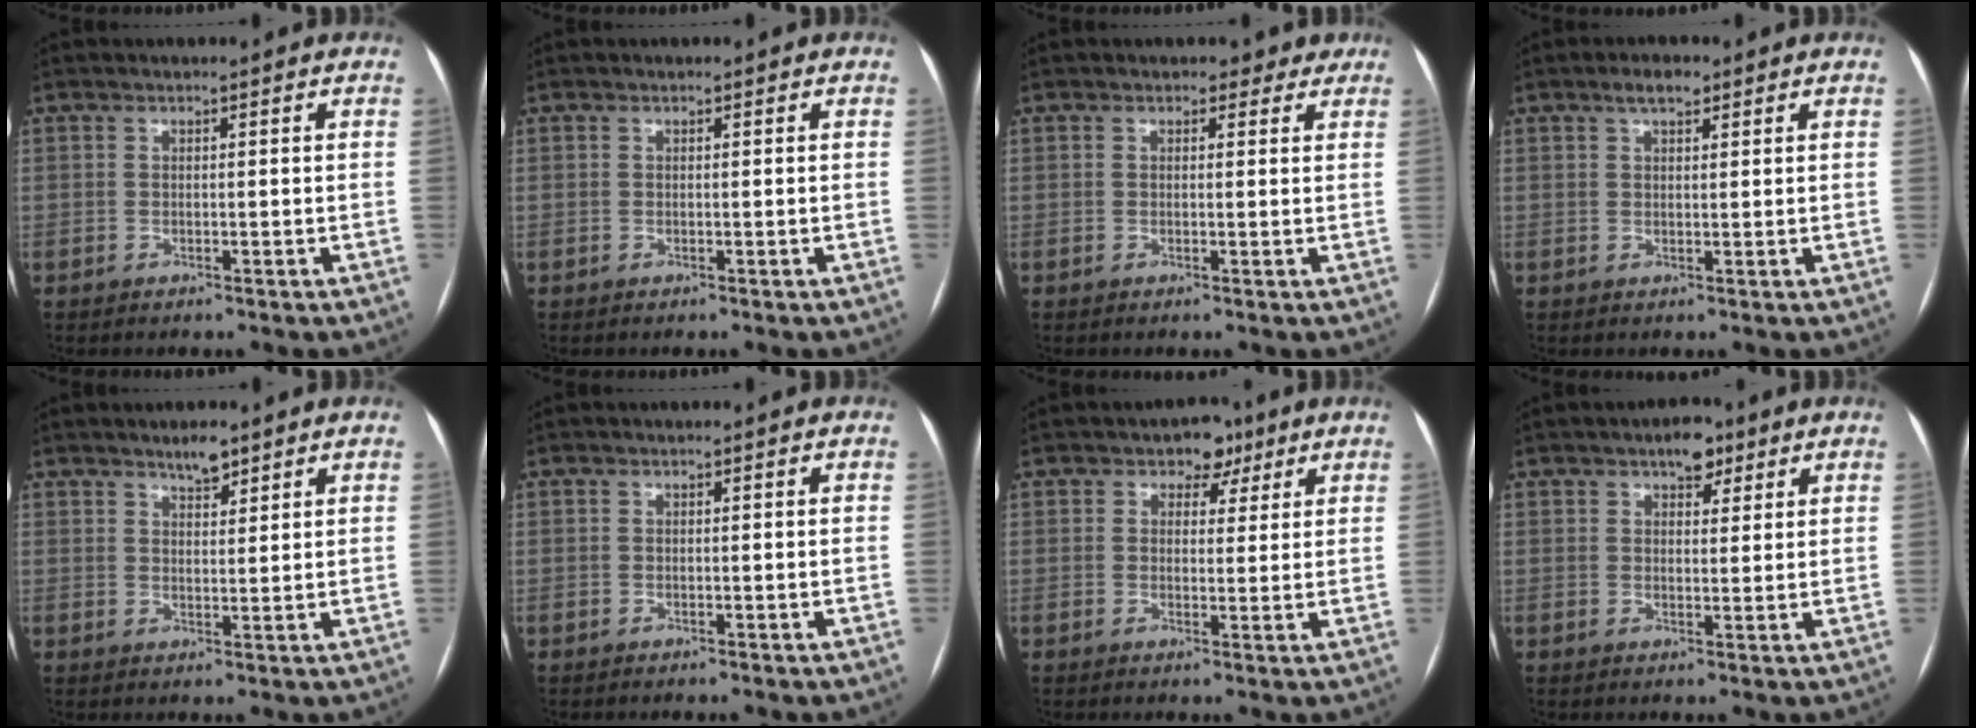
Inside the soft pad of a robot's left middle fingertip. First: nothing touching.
{"total": 0.0}
{"total": 2.7, "force": [2.0, 1.7, 0.5], "torque": [0.008, 0.003, 0.016]}
{"total": 2.9, "force": [1.9, 1.1, 1.9], "torque": [-0.036, 0.009, 0.032]}
{"total": 3.1, "force": [2.5, 0.9, 1.6], "torque": [-0.029, 0.000, 0.041]}
{"total": 0.0}
{"total": 4.0, "force": [2.4, 2.8, 1.6], "torque": [-0.011, 0.008, 0.030]}
{"total": 4.2, "force": [2.7, 2.1, 2.4], "torque": [-0.031, 0.009, 0.040]}